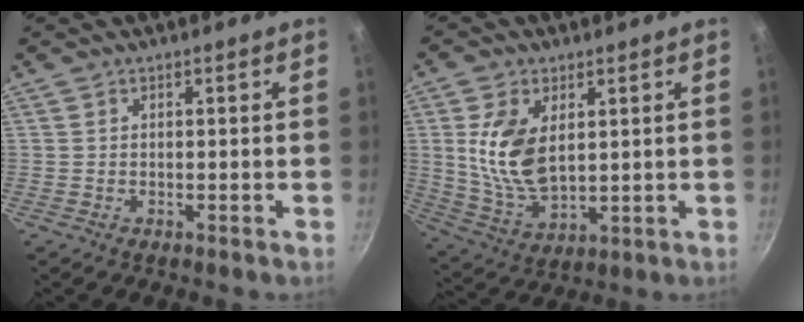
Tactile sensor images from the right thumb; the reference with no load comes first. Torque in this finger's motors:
{"motor_torque": [-0.59, 1.08, 1.35, 0.19, 0.08]}